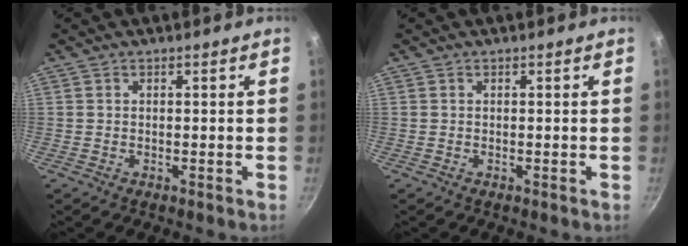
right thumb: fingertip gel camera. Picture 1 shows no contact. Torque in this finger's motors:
{"motor_torque": [0.00, 0.00, -0.01, -0.01, 0.00]}